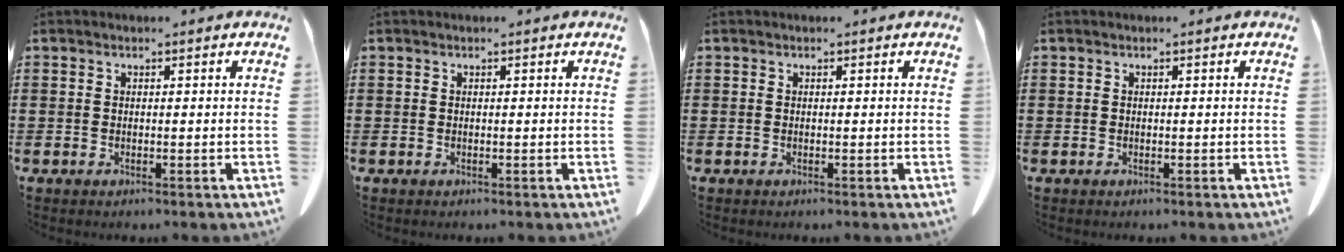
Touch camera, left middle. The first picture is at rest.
{"total": 0.0}
{"total": 0.0}
{"total": 0.0}